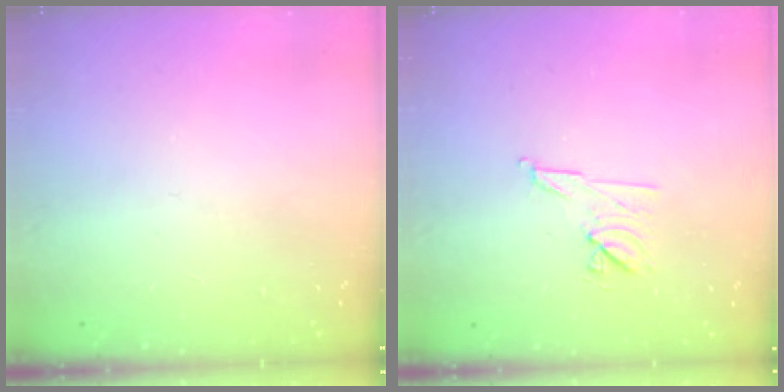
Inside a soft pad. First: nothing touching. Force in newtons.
{"total": 7.5, "press": 7.4, "slide": 1.3}